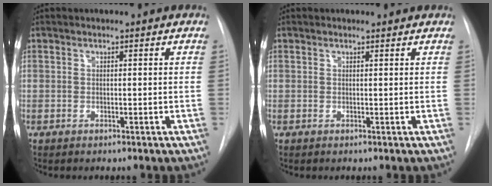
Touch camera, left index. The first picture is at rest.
{"total": 1.5, "force": [1.5, 0.2, 0.1], "torque": [-0.012, 0.011, 0.018]}